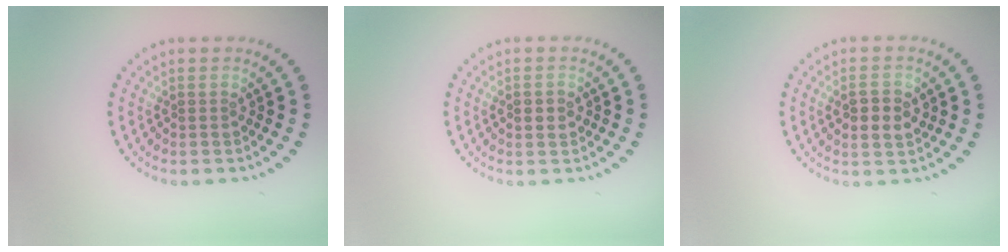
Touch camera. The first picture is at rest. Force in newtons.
{"total": 1.9, "press": 1.9, "slide": 0.1}
{"total": 3.0, "press": 3.0, "slide": 0.3}